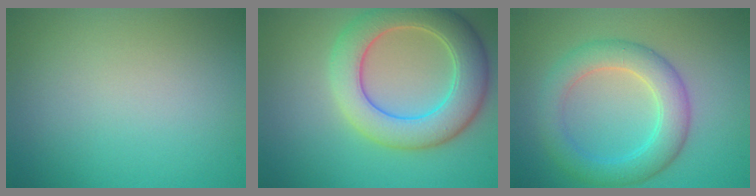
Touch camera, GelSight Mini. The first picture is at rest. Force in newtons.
{"total": 7.4, "press": 7.4, "slide": 0.3}
{"total": 4.9, "press": 4.9, "slide": 0.2}